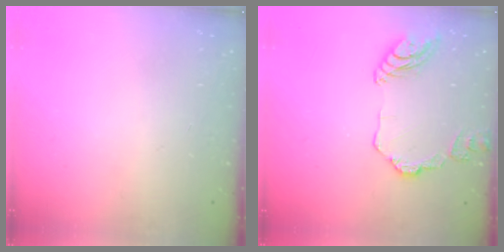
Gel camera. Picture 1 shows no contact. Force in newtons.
{"total": 11.8, "press": 11.7, "slide": 1.1}